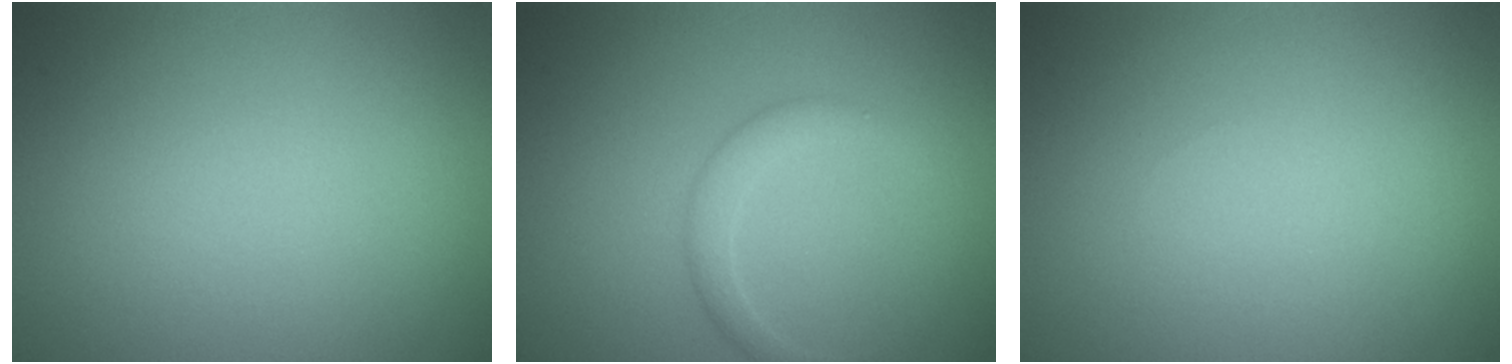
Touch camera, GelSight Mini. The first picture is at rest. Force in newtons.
{"total": 1.8, "press": 1.8, "slide": 0.1}
{"total": 0.0}